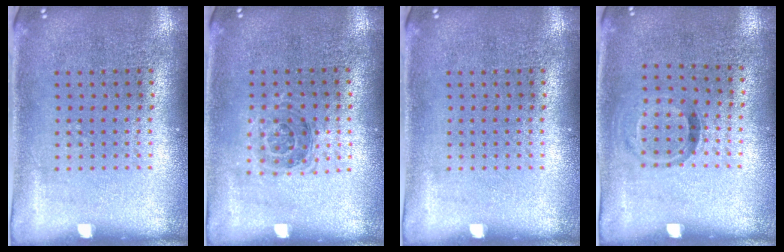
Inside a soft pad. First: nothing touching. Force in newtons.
{"total": 1.1, "press": 1.0, "slide": 0.4}
{"total": 0.0}
{"total": 0.9, "press": 0.6, "slide": 0.7}